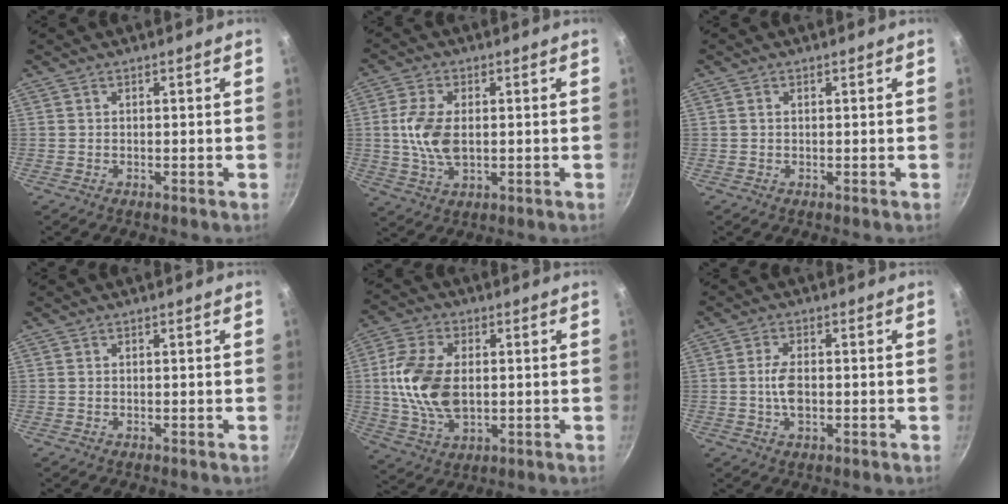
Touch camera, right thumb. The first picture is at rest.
{"total": 8.8, "force": [0.4, 5.1, 7.2], "torque": [-0.144, 0.000, 0.008]}
{"total": 0.6, "force": [0.2, 0.4, 0.4], "torque": [-0.007, 0.002, 0.002]}
{"total": 0.0}
{"total": 13.9, "force": [0.7, 8.6, 10.9], "torque": [-0.200, 0.000, 0.014]}
{"total": 4.8, "force": [-0.4, 2.4, 4.1], "torque": [-0.080, 0.004, -0.013]}